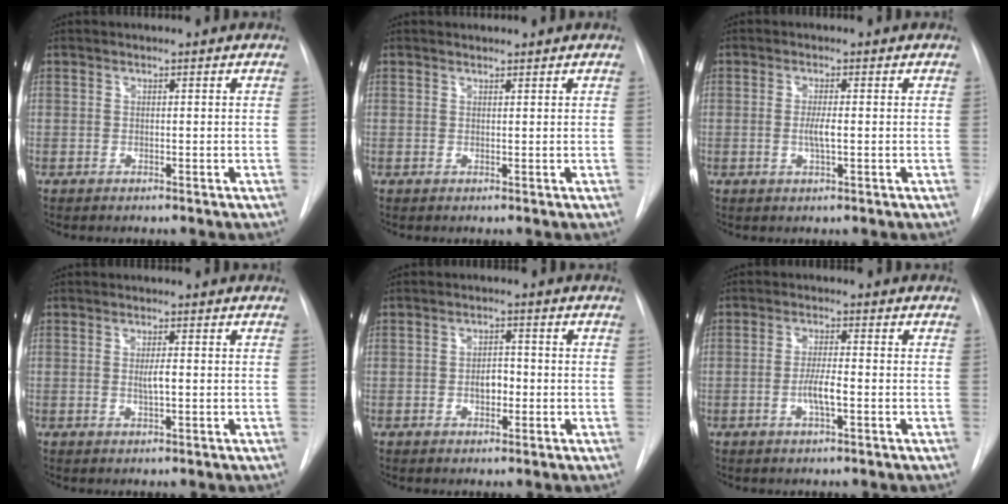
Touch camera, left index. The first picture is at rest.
{"total": 1.1, "force": [1.1, 0.2, 0.1], "torque": [-0.006, 0.010, 0.021]}
{"total": 2.4, "force": [-0.3, 0.2, 2.4], "torque": [-0.048, -0.005, -0.006]}
{"total": 1.9, "force": [-0.1, 0.3, 1.9], "torque": [-0.037, -0.004, -0.002]}
{"total": 2.9, "force": [-0.8, 1.7, 2.3], "torque": [-0.033, 0.003, -0.011]}
{"total": 3.7, "force": [-1.1, 0.5, 3.5], "torque": [-0.069, -0.004, -0.022]}